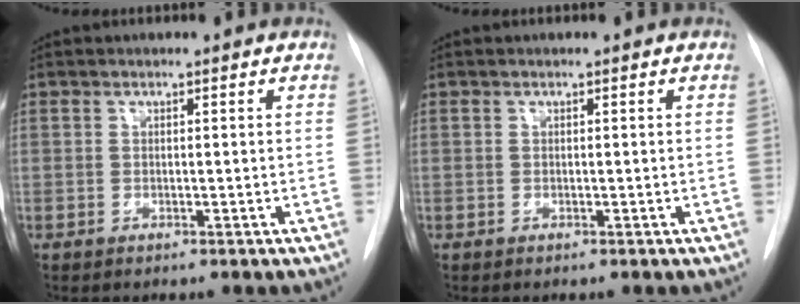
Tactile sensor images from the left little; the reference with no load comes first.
{"total": 0.0}